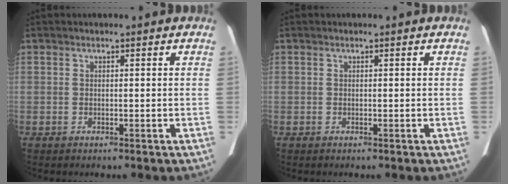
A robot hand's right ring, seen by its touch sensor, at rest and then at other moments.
{"total": 0.0}